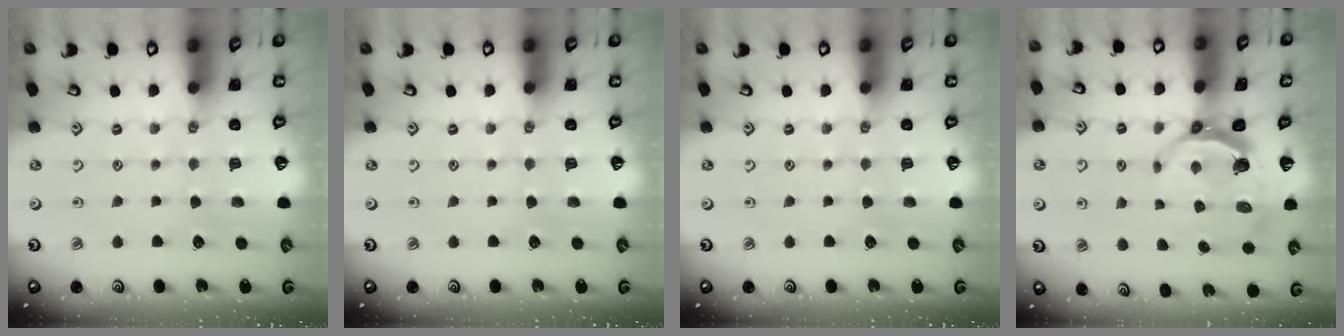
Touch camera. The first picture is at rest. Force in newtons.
{"total": 0.0}
{"total": 0.0}
{"total": 6.3, "press": 4.9, "slide": 3.8}